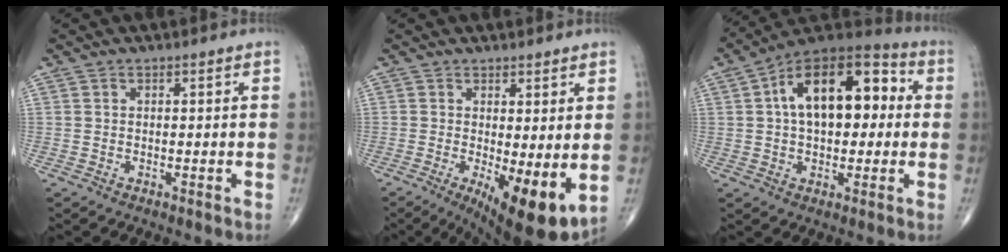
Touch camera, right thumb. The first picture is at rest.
{"total": 10.9, "force": [-1.0, 3.3, 10.4], "torque": [-0.151, -0.022, -0.004]}
{"total": 18.9, "force": [3.0, 10.5, 15.4], "torque": [-0.212, 0.038, 0.037]}